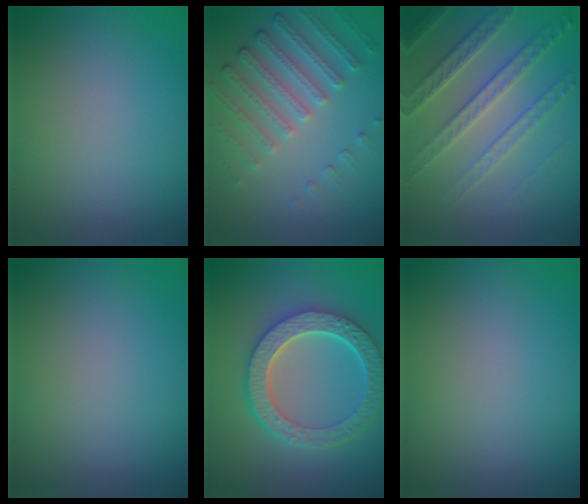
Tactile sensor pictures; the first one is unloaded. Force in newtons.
{"total": 4.5, "press": 3.4, "slide": 3.0}
{"total": 5.5, "press": 4.2, "slide": 3.5}
{"total": 0.0}
{"total": 7.0, "press": 5.3, "slide": 4.5}
{"total": 0.0}